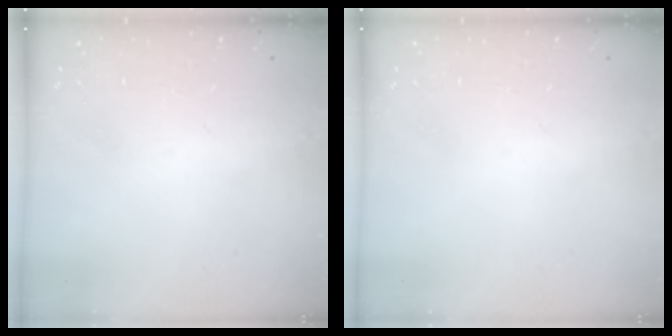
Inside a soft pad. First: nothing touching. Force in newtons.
{"total": 0.0}